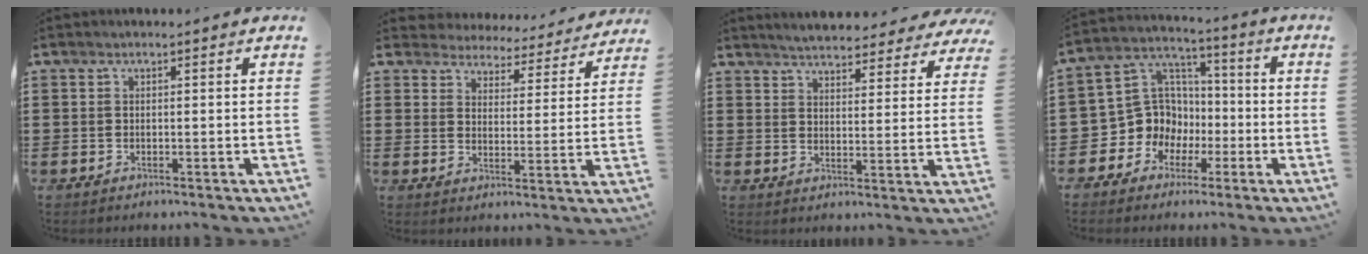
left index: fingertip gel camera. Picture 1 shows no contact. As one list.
[{"total": 4.4, "force": [4.4, 0.3, -0.5], "torque": [-0.011, -0.040, 0.072]}, {"total": 4.4, "force": [4.4, -0.2, 0.6], "torque": [-0.032, -0.024, 0.076]}, {"total": 9.4, "force": [-2.1, 8.9, 2.1], "torque": [-0.098, -0.002, -0.038]}]